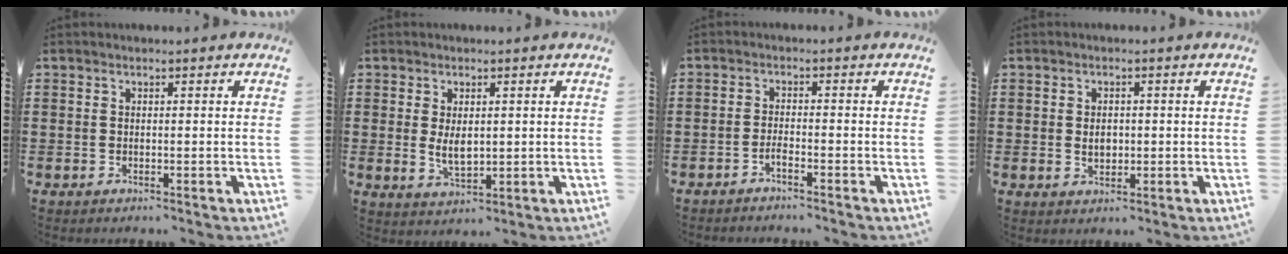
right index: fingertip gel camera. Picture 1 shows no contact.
{"total": 3.6, "force": [0.3, 1.9, 3.0], "torque": [-0.053, 0.002, 0.006]}
{"total": 1.6, "force": [-1.4, -0.1, 0.8], "torque": [-0.016, -0.003, -0.025]}
{"total": 2.5, "force": [0.0, 1.7, 1.8], "torque": [-0.038, 0.006, -0.001]}